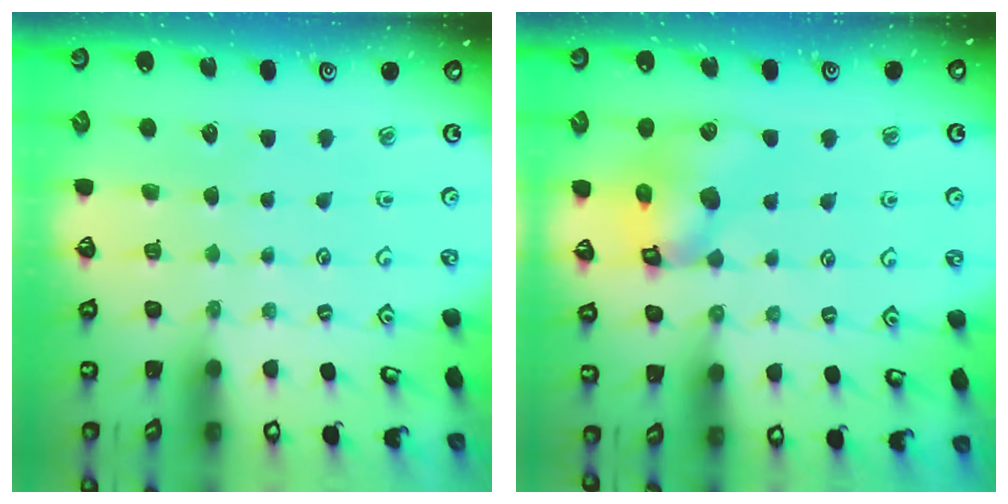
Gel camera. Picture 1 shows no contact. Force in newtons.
{"total": 11.6, "press": 11.5, "slide": 1.7}